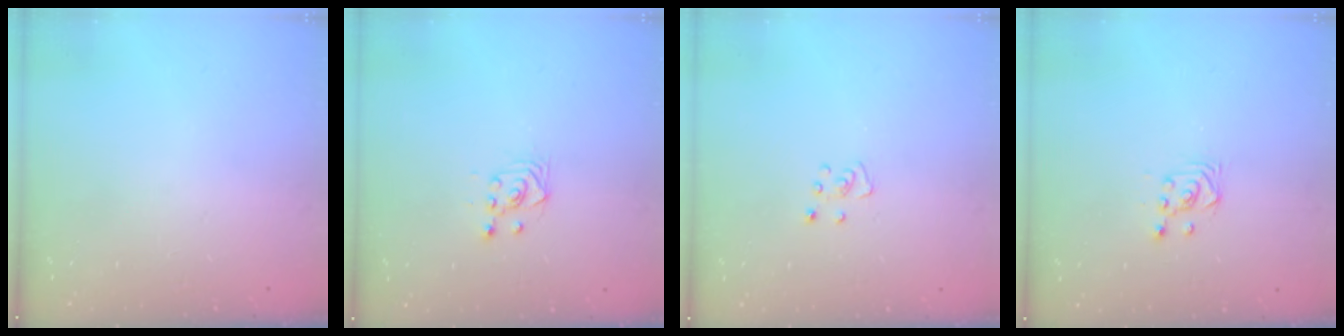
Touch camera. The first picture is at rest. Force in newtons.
{"total": 3.2, "press": 3.1, "slide": 0.9}
{"total": 3.8, "press": 3.8, "slide": 0.3}
{"total": 3.5, "press": 3.4, "slide": 0.8}